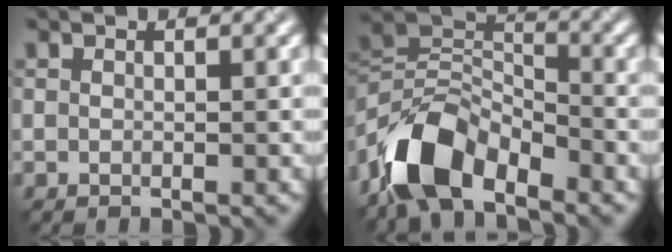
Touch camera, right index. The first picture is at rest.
{"total": 8.3, "force": [-5.7, 4.1, 4.6], "torque": [-0.081, 0.001, -0.117]}